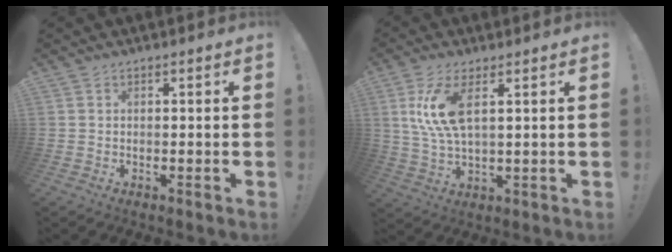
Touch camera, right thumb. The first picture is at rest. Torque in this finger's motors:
{"motor_torque": [0.58, 1.63, 0.62, -0.35, 0.13]}